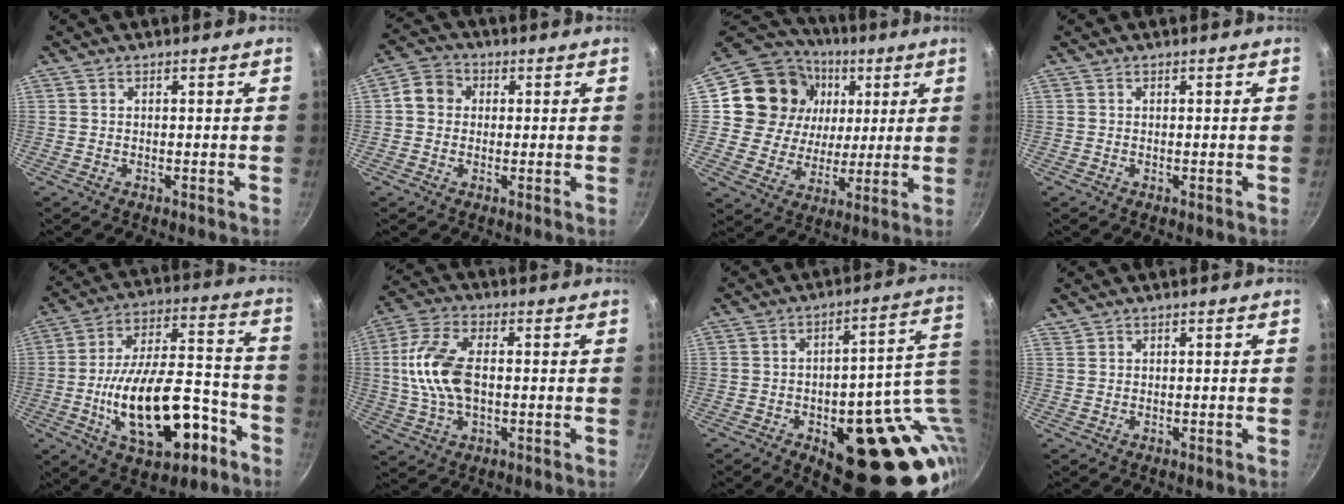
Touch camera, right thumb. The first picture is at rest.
{"total": 5.6, "force": [0.6, 5.0, 2.5], "torque": [-0.022, 0.012, -0.006]}
{"total": 19.3, "force": [5.2, 16.5, 8.5], "torque": [-0.135, 0.003, 0.087]}
{"total": 0.0}
{"total": 23.2, "force": [-8.3, 11.3, 18.4], "torque": [-0.273, 0.069, -0.114]}
{"total": 12.3, "force": [0.3, 6.9, 10.2], "torque": [-0.202, 0.019, -0.001]}
{"total": 25.4, "force": [-3.6, 12.7, 21.7], "torque": [-0.194, 0.006, -0.030]}
{"total": 0.6, "force": [0.5, 0.3, 0.1], "torque": [0.003, 0.003, 0.012]}